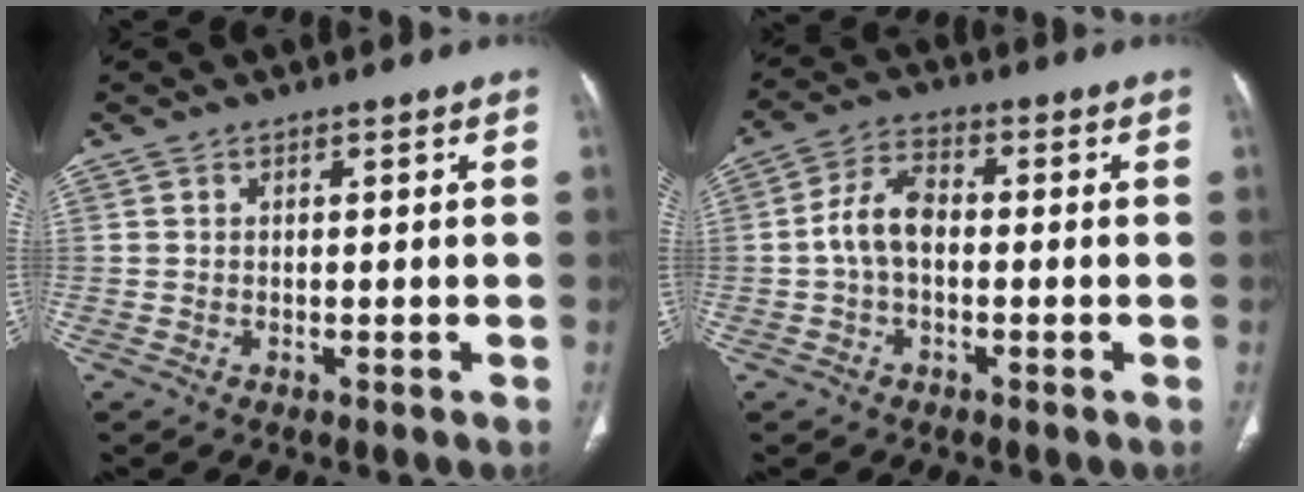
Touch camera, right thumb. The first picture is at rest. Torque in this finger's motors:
{"motor_torque": [0.87, 1.61, 0.82, -0.37, 0.06]}